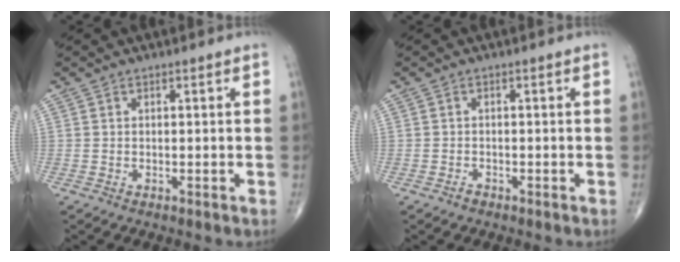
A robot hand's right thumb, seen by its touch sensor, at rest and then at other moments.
{"total": 0.9, "force": [-0.7, 0.5, 0.2], "torque": [-0.003, 0.001, -0.015]}